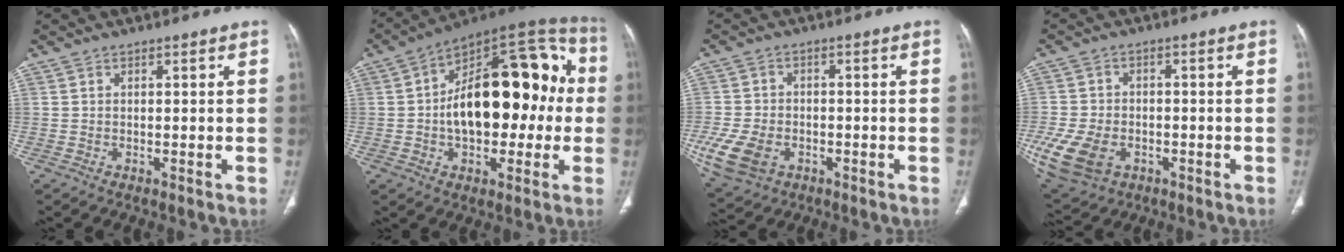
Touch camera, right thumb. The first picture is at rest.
{"total": 26.2, "force": [0.2, 14.2, 22.0], "torque": [-0.299, 0.046, -0.004]}
{"total": 10.3, "force": [-3.7, 7.3, 6.4], "torque": [-0.135, 0.006, -0.060]}
{"total": 13.4, "force": [-4.6, 9.3, 8.4], "torque": [-0.190, 0.002, -0.073]}